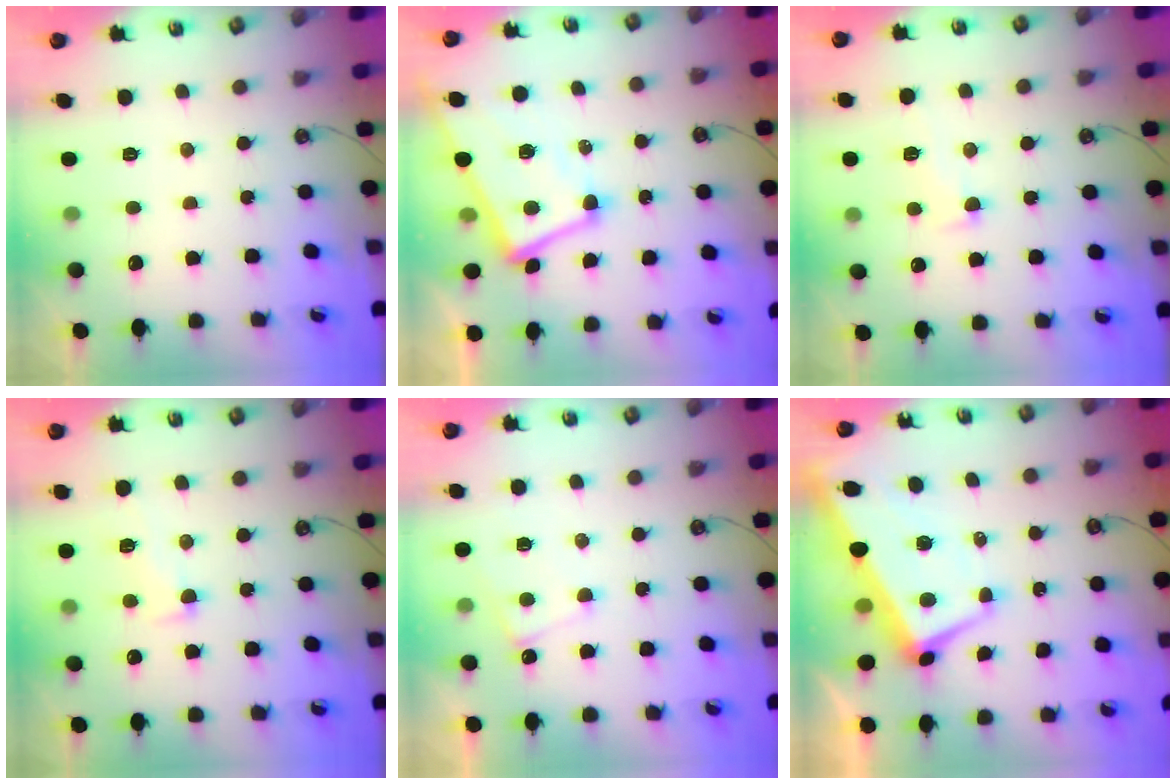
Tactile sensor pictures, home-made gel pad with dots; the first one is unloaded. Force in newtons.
{"total": 1.9, "press": 1.7, "slide": 0.9}
{"total": 1.1, "press": 0.7, "slide": 0.9}
{"total": 1.2, "press": 0.6, "slide": 1.0}
{"total": 1.5, "press": 1.4, "slide": 0.4}
{"total": 1.6, "press": 0.9, "slide": 1.3}